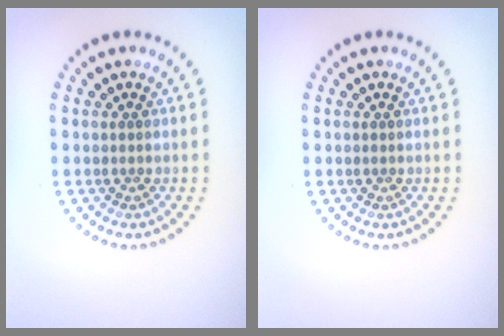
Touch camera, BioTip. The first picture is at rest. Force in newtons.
{"total": 0.0}